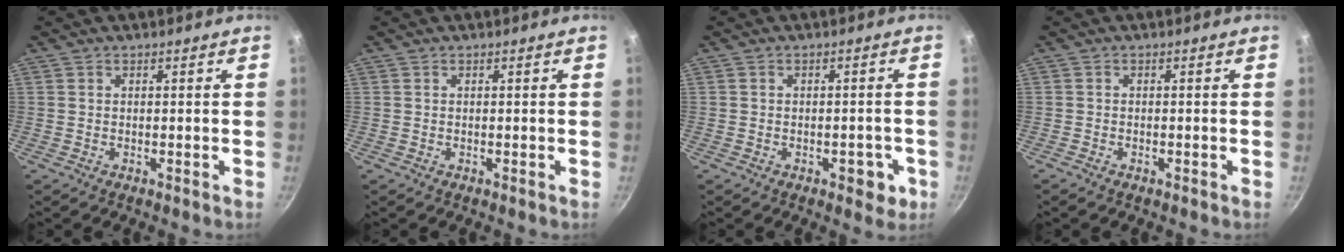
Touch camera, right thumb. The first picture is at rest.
{"total": 0.0}
{"total": 4.7, "force": [-1.8, 2.7, 3.4], "torque": [-0.016, 0.015, -0.016]}
{"total": 0.7, "force": [-0.5, 0.3, 0.3], "torque": [-0.014, 0.003, -0.013]}